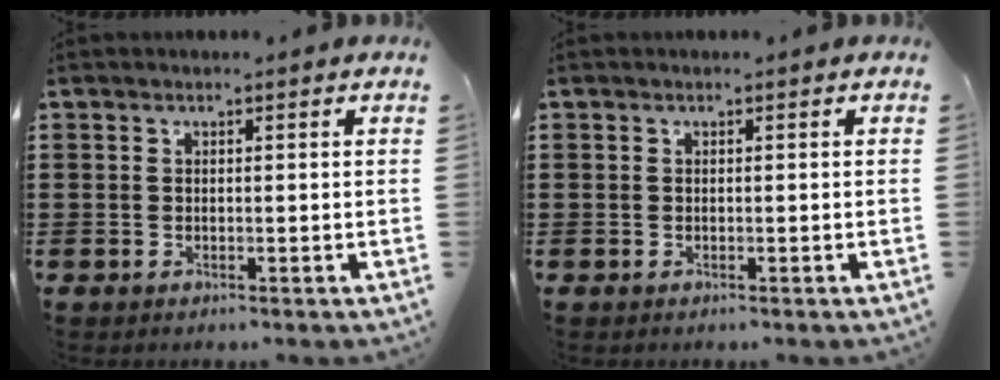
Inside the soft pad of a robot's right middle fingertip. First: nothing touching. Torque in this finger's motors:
{"motor_torque": [0.93, -0.12, -0.01, 0.01]}